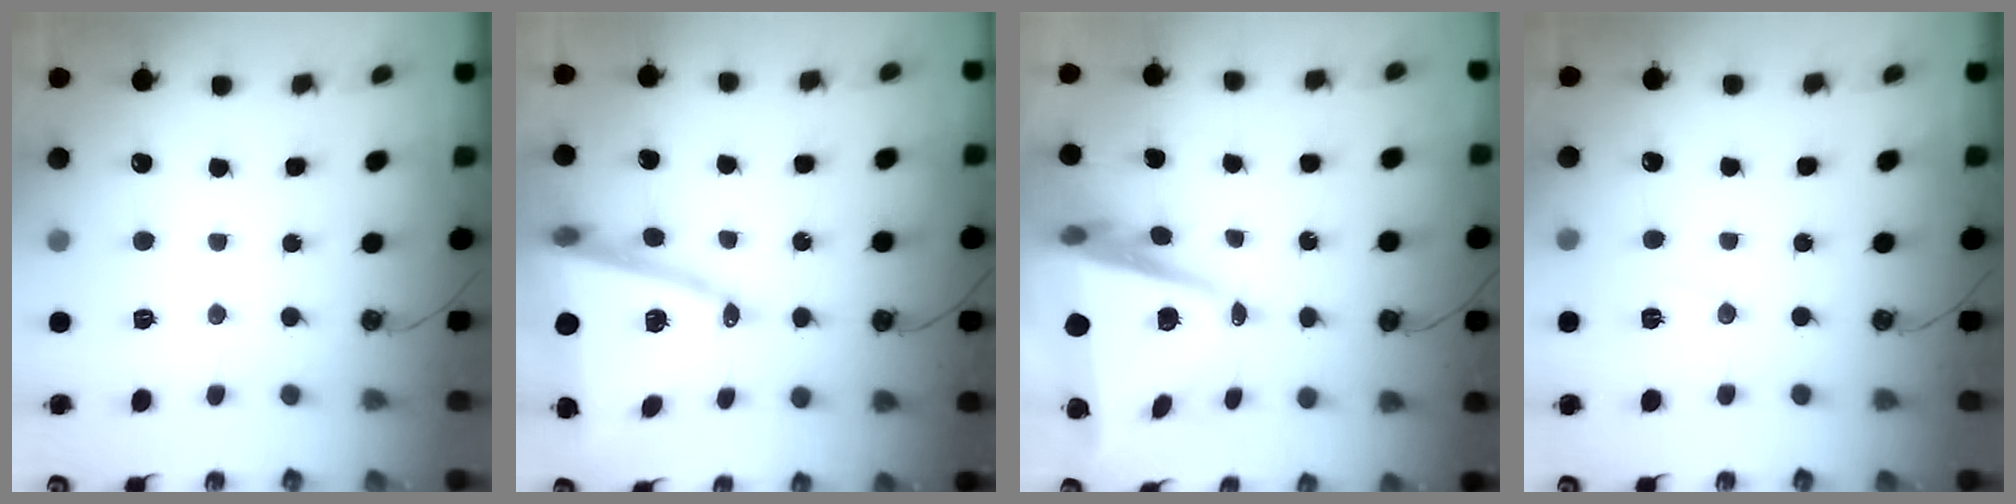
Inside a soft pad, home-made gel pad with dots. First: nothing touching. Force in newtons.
{"total": 18.9, "press": 18.5, "slide": 3.8}
{"total": 11.4, "press": 10.6, "slide": 4.1}
{"total": 6.1, "press": 4.2, "slide": 4.4}